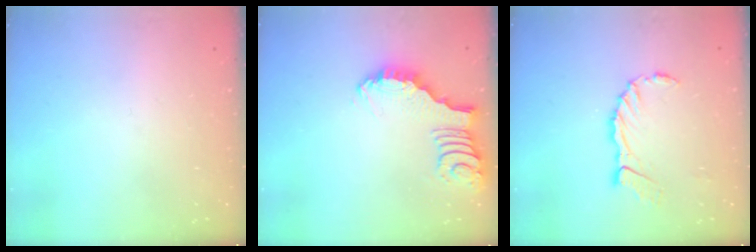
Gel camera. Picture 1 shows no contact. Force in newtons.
{"total": 2.3, "press": 2.3, "slide": 0.3}
{"total": 7.6, "press": 7.5, "slide": 1.1}